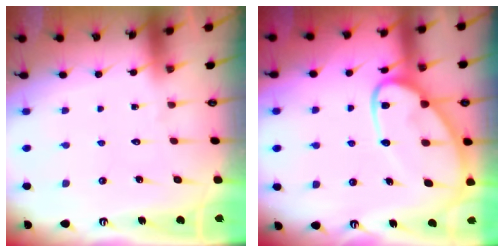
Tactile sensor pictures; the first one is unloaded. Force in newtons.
{"total": 14.3, "press": 14.3, "slide": 1.3}